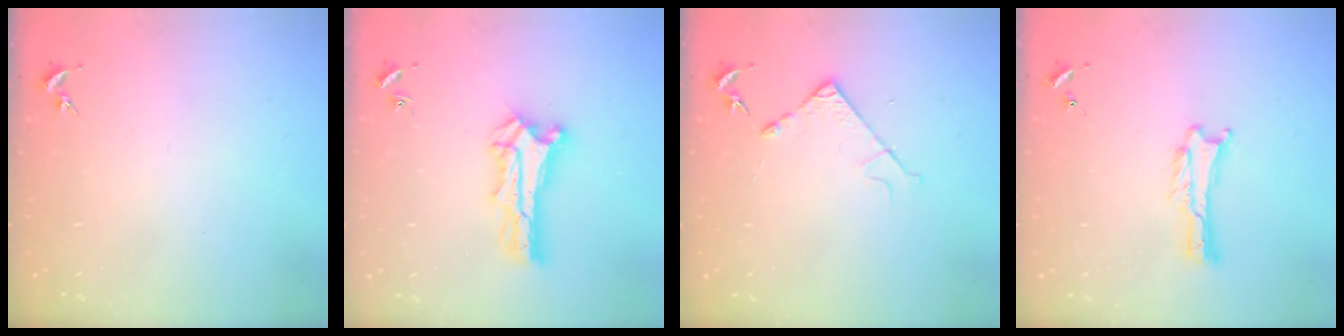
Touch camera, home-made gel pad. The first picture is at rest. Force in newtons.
{"total": 2.7, "press": 2.7, "slide": 0.3}
{"total": 4.2, "press": 4.2, "slide": 0.5}
{"total": 0.0}